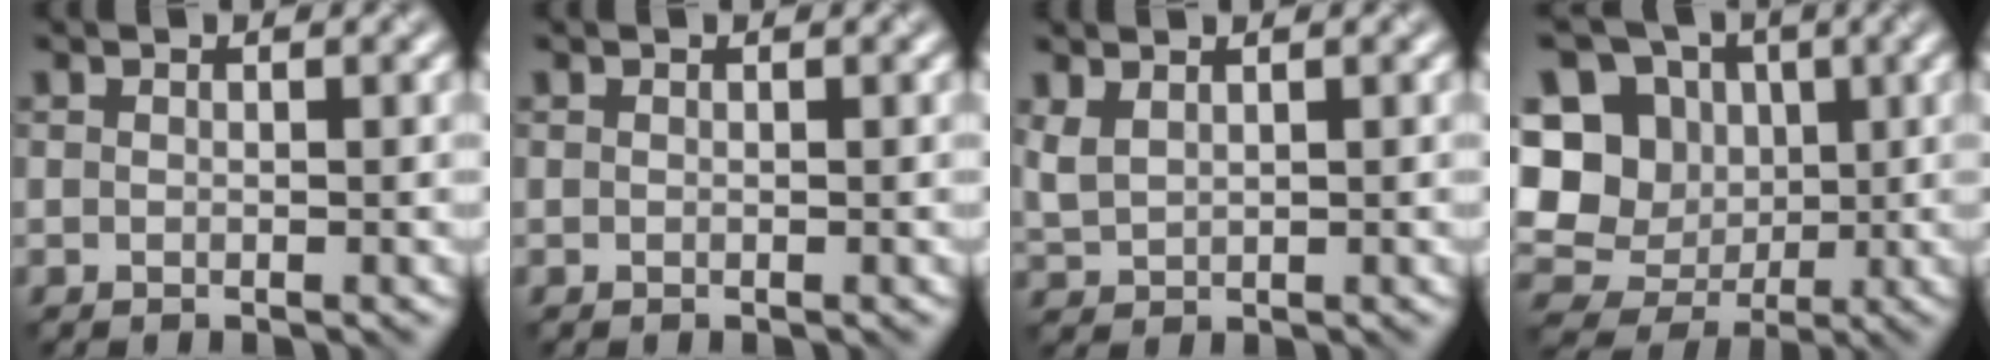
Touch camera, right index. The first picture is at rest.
{"total": 0.0}
{"total": 1.9, "force": [1.2, 1.0, 1.2], "torque": [-0.033, 0.001, 0.032]}
{"total": 13.2, "force": [1.1, 12.1, 5.2], "torque": [-0.143, 0.032, 0.003]}